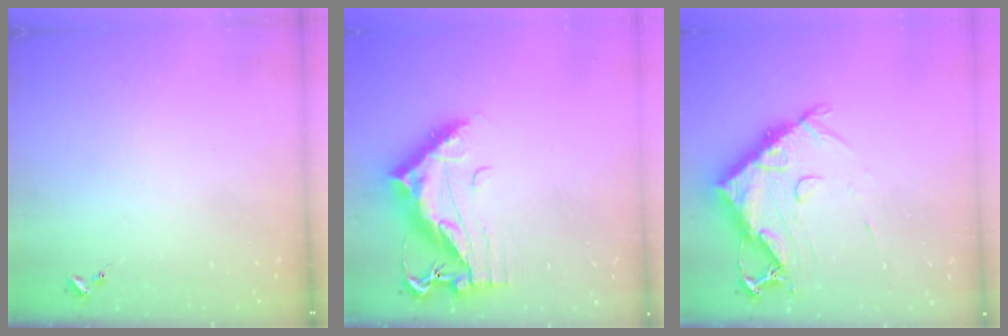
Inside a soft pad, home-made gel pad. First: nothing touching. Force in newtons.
{"total": 13.7, "press": 13.6, "slide": 1.3}
{"total": 13.0, "press": 12.9, "slide": 1.5}